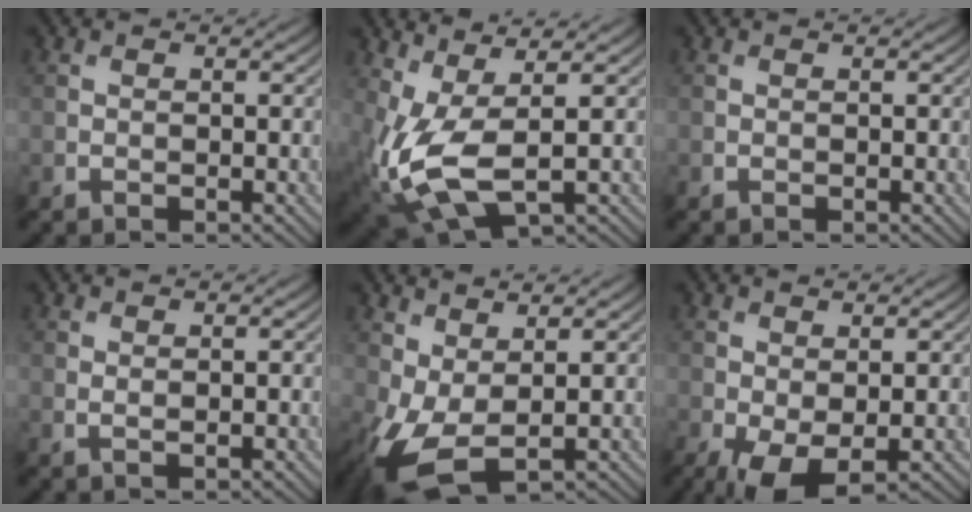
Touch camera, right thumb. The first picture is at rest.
{"total": 8.2, "force": [-0.3, 3.5, 7.4], "torque": [-0.180, -0.005, -0.004]}
{"total": 0.0}
{"total": 0.7, "force": [0.5, 0.1, 0.6], "torque": [-0.013, 0.002, 0.010]}
{"total": 6.5, "force": [-0.8, 3.0, 5.7], "torque": [-0.148, -0.005, -0.015]}
{"total": 4.9, "force": [-1.4, 2.2, 4.1], "torque": [-0.100, -0.014, -0.022]}